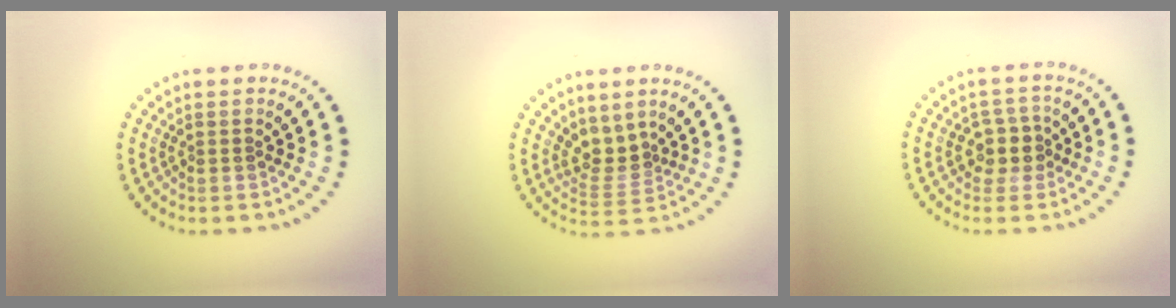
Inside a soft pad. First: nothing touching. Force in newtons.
{"total": 2.7, "press": 2.0, "slide": 1.9}
{"total": 2.5, "press": 2.3, "slide": 1.1}